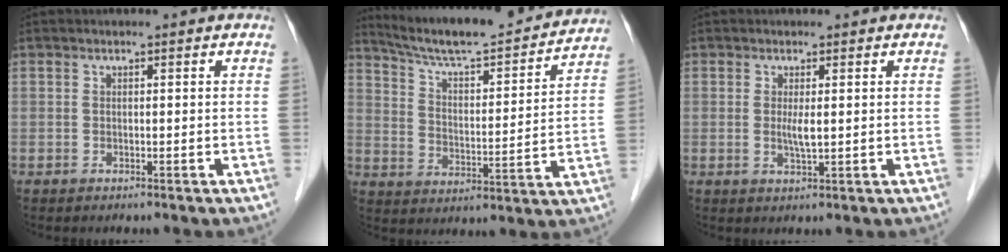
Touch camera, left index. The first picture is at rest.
{"total": 19.9, "force": [18.4, 2.0, 7.4], "torque": [-0.119, -0.006, 0.266]}
{"total": 2.0, "force": [0.3, 0.2, 2.0], "torque": [-0.044, -0.005, 0.006]}